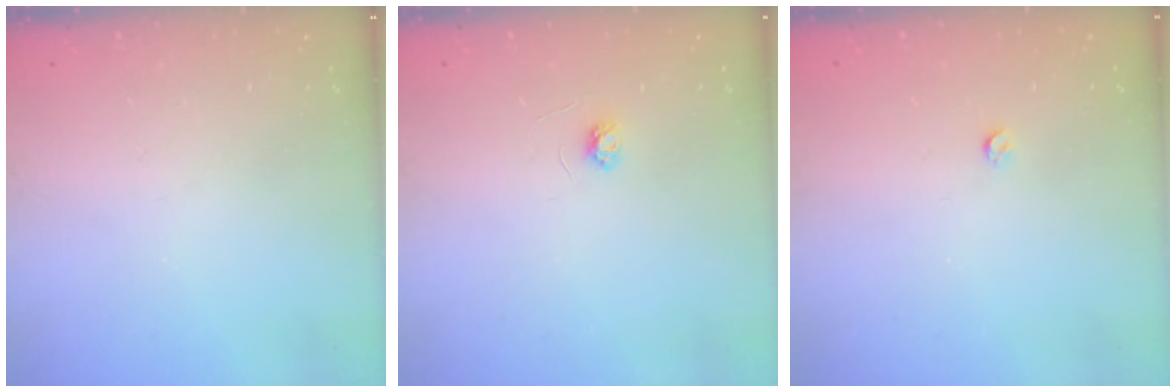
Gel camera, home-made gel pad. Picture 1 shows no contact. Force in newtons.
{"total": 3.1, "press": 3.1, "slide": 0.3}
{"total": 2.8, "press": 2.8, "slide": 0.5}